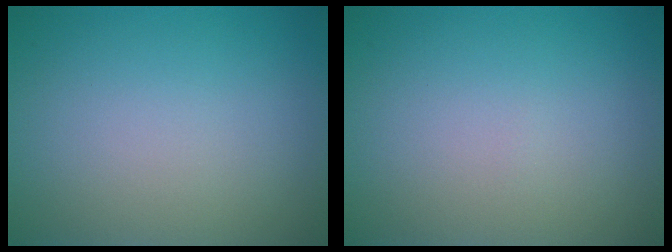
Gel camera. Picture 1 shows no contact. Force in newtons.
{"total": 0.0}